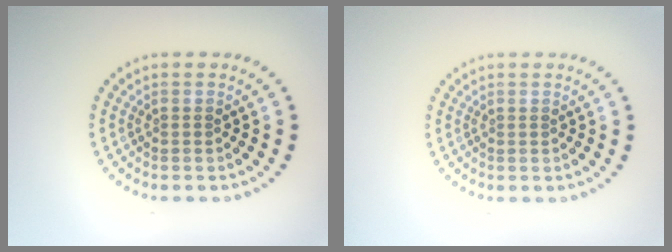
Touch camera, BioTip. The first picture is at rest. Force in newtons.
{"total": 0.0}